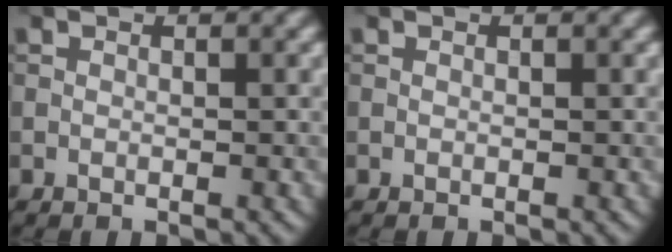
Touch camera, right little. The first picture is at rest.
{"total": 0.0}